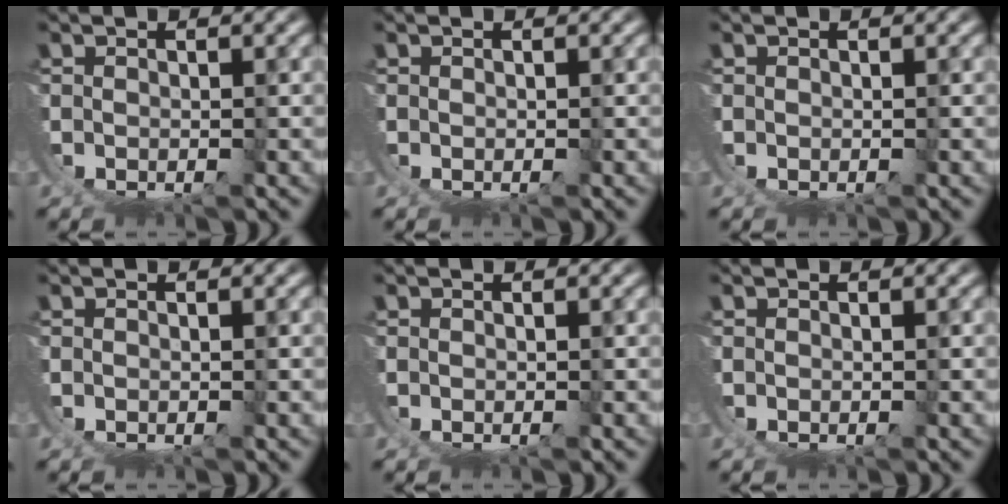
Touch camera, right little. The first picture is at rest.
{"total": 0.0}
{"total": 0.0}
{"total": 0.0}
{"total": 0.0}
{"total": 0.0}